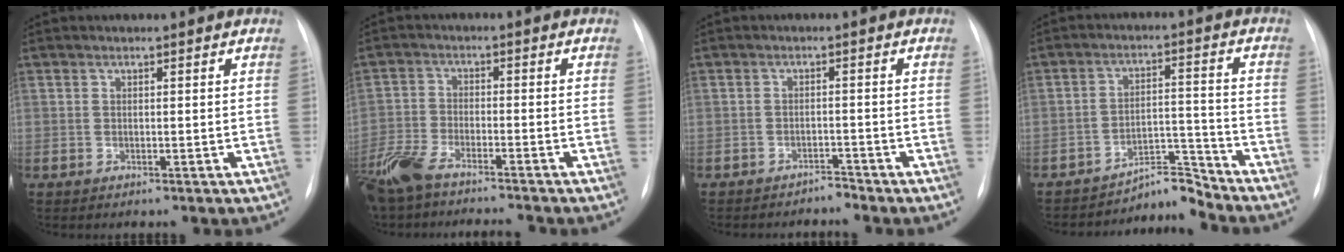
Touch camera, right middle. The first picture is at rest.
{"total": 10.5, "force": [-8.8, 2.0, 5.5], "torque": [-0.112, -0.019, -0.155]}
{"total": 1.7, "force": [-1.7, 0.0, -0.4], "torque": [0.014, -0.005, -0.025]}
{"total": 5.6, "force": [-5.5, -0.2, -0.6], "torque": [0.013, 0.035, -0.084]}